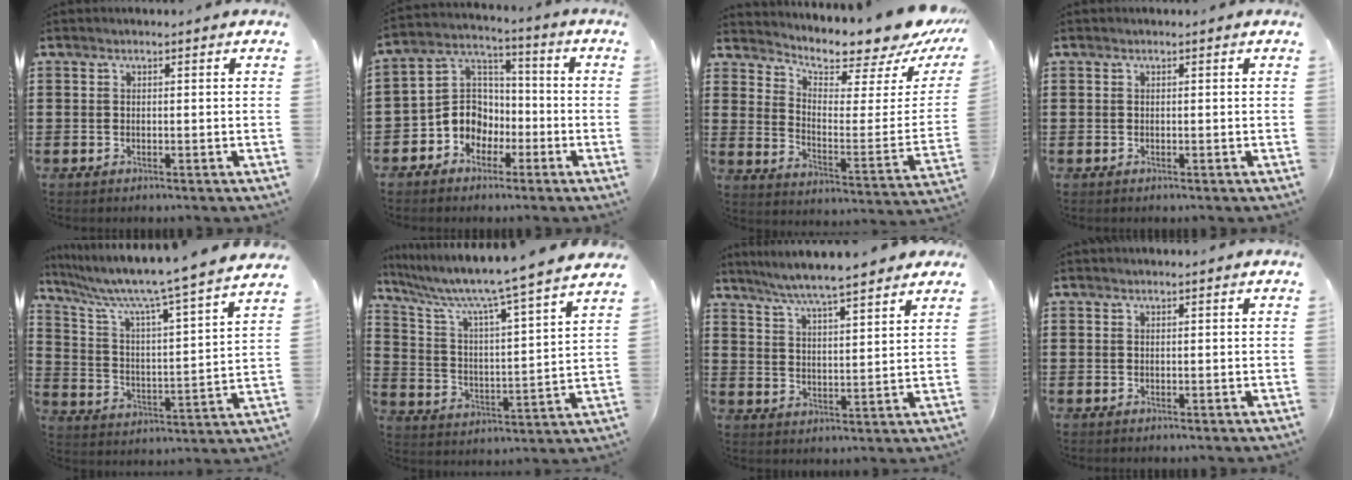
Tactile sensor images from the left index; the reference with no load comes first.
{"total": 7.6, "force": [-3.0, 6.6, 2.1], "torque": [-0.079, 0.006, -0.066]}
{"total": 6.2, "force": [5.7, 1.5, 2.1], "torque": [-0.059, -0.056, 0.092]}
{"total": 0.0}
{"total": 8.0, "force": [6.8, -0.4, 4.0], "torque": [-0.109, -0.061, 0.107]}
{"total": 7.5, "force": [6.5, -0.5, 3.7], "torque": [-0.101, -0.058, 0.100]}
{"total": 5.8, "force": [5.4, -0.2, 2.2], "torque": [-0.065, -0.027, 0.092]}
{"total": 0.0}